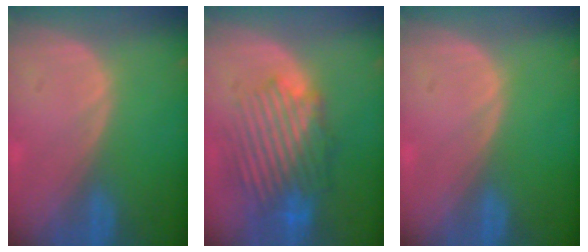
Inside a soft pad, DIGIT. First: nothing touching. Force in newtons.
{"total": 10.0, "press": 9.1, "slide": 4.0}
{"total": 0.0}